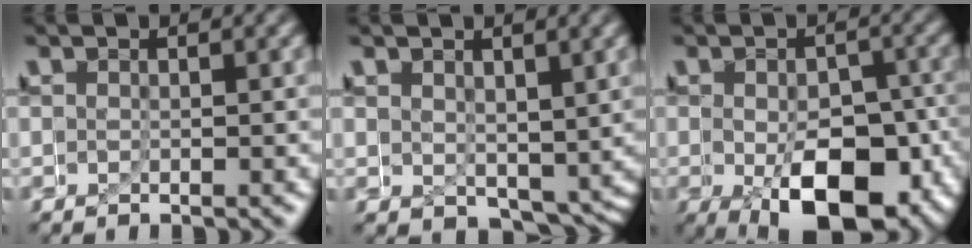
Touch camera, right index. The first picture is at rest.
{"total": 2.2, "force": [-1.0, 1.4, 1.3], "torque": [-0.024, -0.026, -0.002]}
{"total": 7.5, "force": [-3.6, 3.4, 5.6], "torque": [-0.076, -0.032, -0.043]}